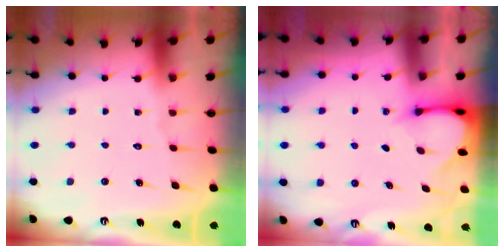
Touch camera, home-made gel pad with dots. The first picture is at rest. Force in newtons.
{"total": 3.1, "press": 3.1, "slide": 0.2}